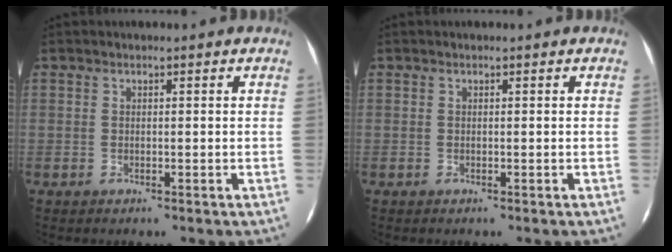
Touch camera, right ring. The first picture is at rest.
{"total": 0.0}